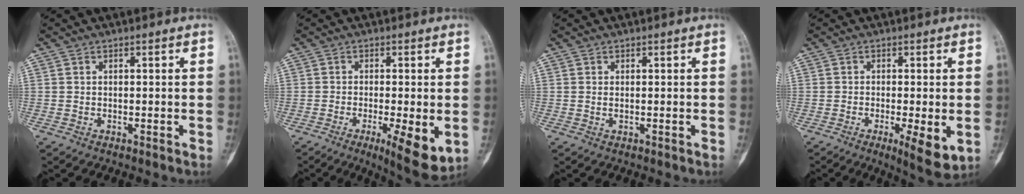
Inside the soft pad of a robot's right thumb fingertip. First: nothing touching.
{"total": 8.8, "force": [-2.4, 2.2, 8.2], "torque": [-0.119, -0.020, -0.034]}
{"total": 0.6, "force": [0.1, 0.2, 0.6], "torque": [-0.017, -0.002, 0.005]}
{"total": 6.8, "force": [-1.7, 1.7, 6.4], "torque": [-0.097, -0.017, -0.025]}